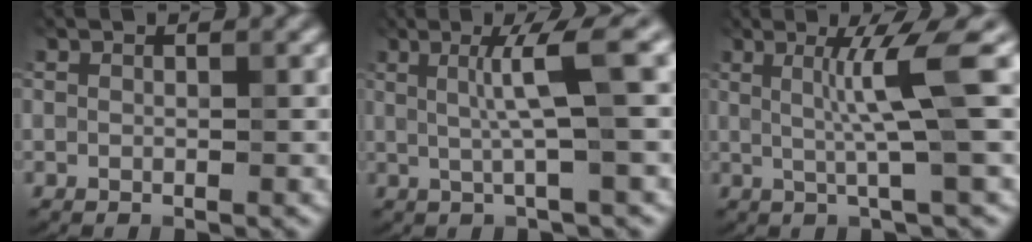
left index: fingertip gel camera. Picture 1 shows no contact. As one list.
[{"total": 4.9, "force": [1.0, 0.2, 4.8], "torque": [-0.081, 0.015, 0.017]}, {"total": 5.0, "force": [0.9, -0.1, 5.0], "torque": [-0.085, 0.009, 0.015]}]